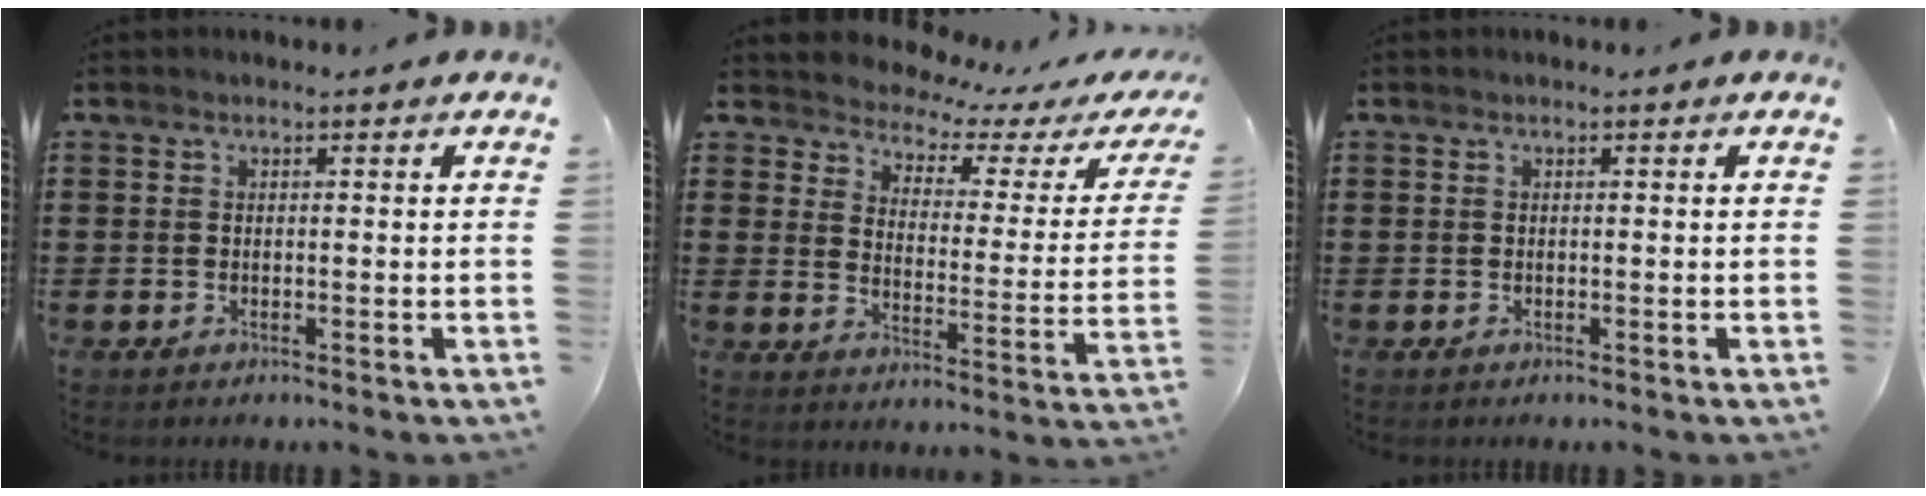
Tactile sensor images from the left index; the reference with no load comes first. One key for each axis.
{"total": 3.1, "fx": 3.0, "fy": 0.8, "fz": 0.4, "tx": -0.033, "ty": -0.026, "tz": 0.043}
{"total": 0.0}